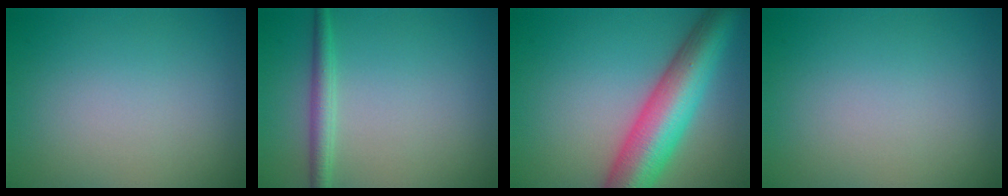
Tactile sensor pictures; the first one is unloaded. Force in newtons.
{"total": 2.1, "press": 2.1, "slide": 0.0}
{"total": 9.0, "press": 9.0, "slide": 0.3}
{"total": 0.0}